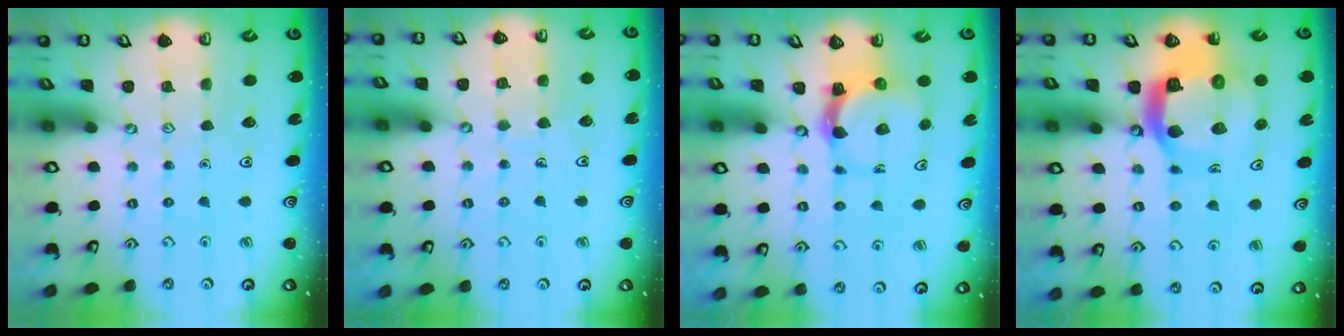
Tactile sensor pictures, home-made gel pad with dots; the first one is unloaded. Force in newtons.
{"total": 4.8, "press": 4.8, "slide": 0.4}
{"total": 6.2, "press": 6.1, "slide": 1.4}
{"total": 15.5, "press": 15.4, "slide": 1.9}